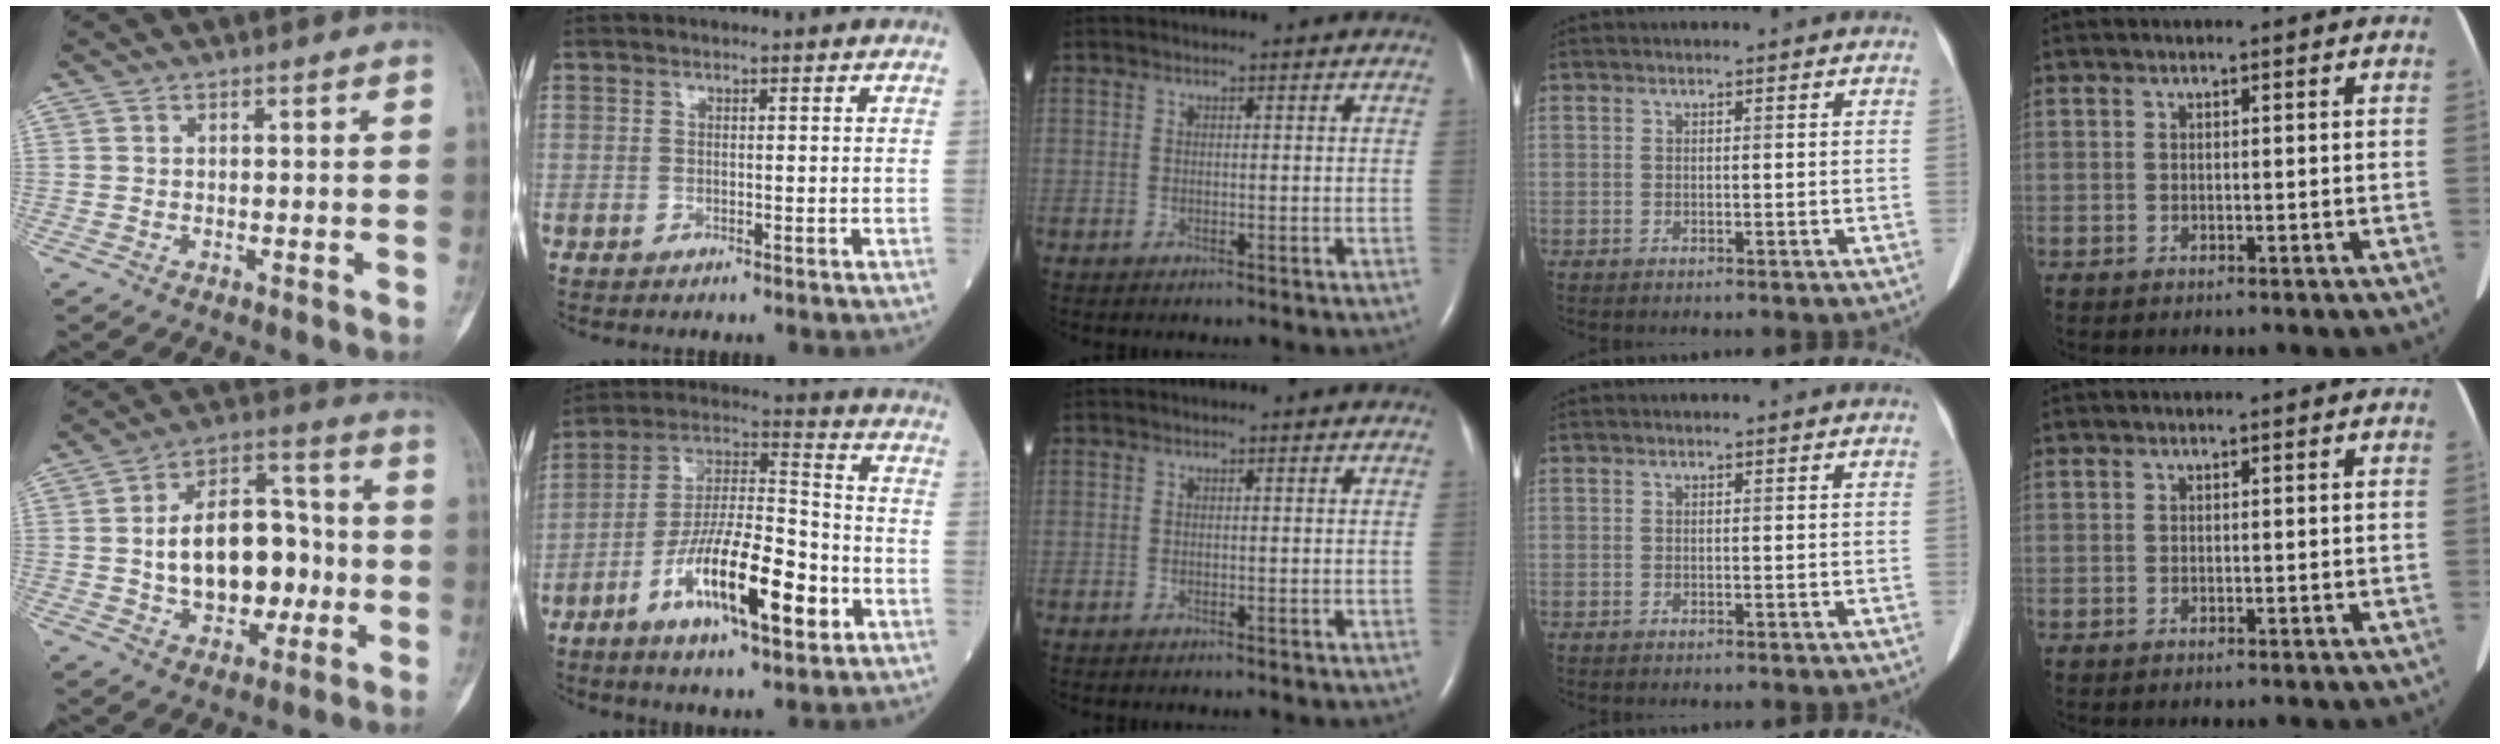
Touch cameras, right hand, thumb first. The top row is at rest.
{"thumb": {"total": 17.4, "force": [-1.3, 11.5, 13.0], "torque": [-0.166, 0.039, -0.014]}, "index": {"total": 16.8, "force": [-6.7, 3.9, 14.9], "torque": [-0.274, -0.003, -0.113]}}